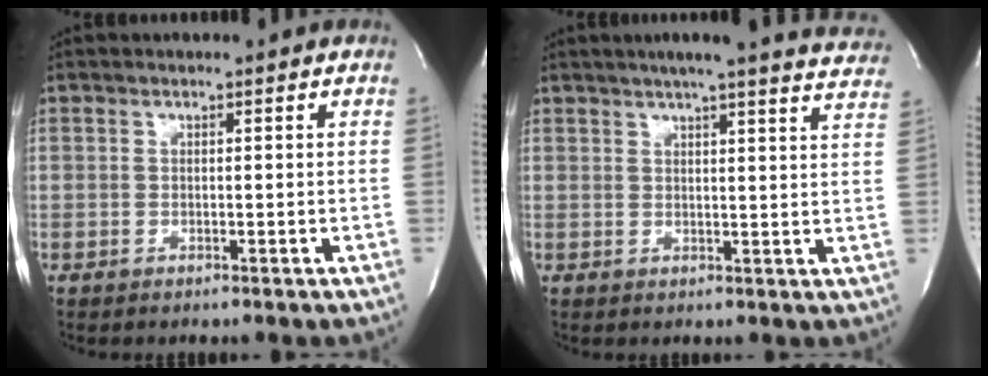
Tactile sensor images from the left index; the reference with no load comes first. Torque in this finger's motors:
{"motor_torque": [0.00, -0.88, 0.23, 0.05]}